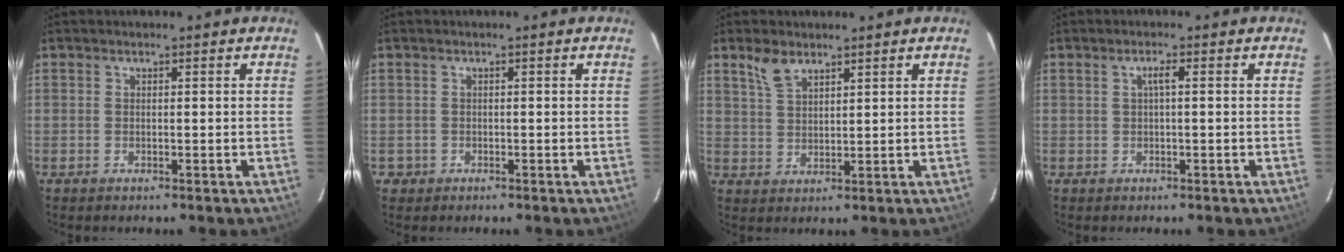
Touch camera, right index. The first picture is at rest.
{"total": 1.6, "force": [-0.5, 1.5, 0.1], "torque": [-0.003, 0.005, -0.003]}
{"total": 4.5, "force": [3.2, 2.0, 2.4], "torque": [-0.046, 0.005, 0.067]}
{"total": 1.5, "force": [0.2, 0.1, 1.4], "torque": [-0.027, 0.006, 0.002]}